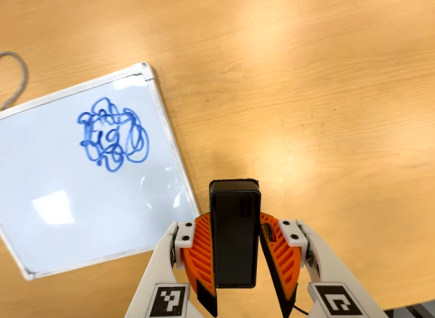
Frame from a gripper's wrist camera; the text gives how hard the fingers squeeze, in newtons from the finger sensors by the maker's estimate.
{"total": 4.9, "left": 4.6, "right": 5.3}